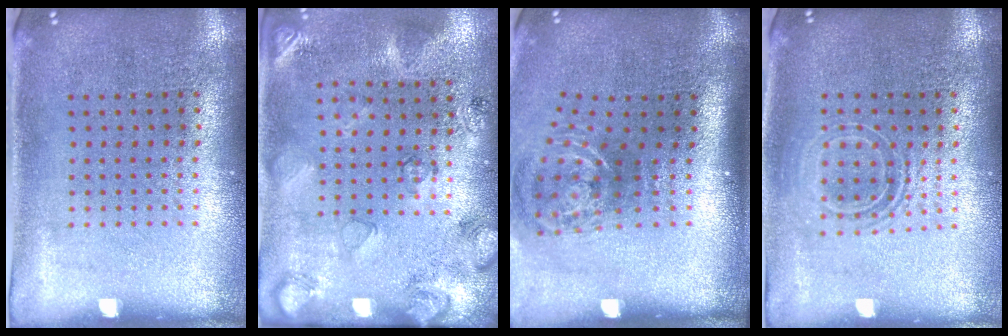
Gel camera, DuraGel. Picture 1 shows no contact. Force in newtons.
{"total": 2.6, "press": 1.8, "slide": 1.9}
{"total": 1.9, "press": 1.2, "slide": 1.5}
{"total": 1.6, "press": 1.2, "slide": 1.0}